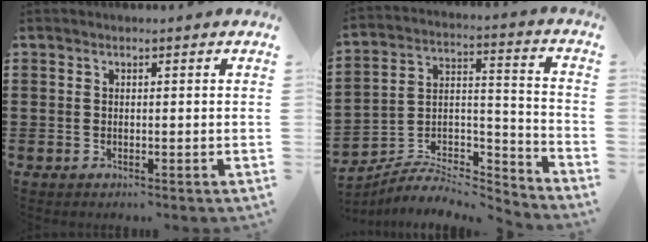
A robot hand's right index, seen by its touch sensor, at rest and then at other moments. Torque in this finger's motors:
{"motor_torque": [1.06, 1.08, -0.01, -0.01]}